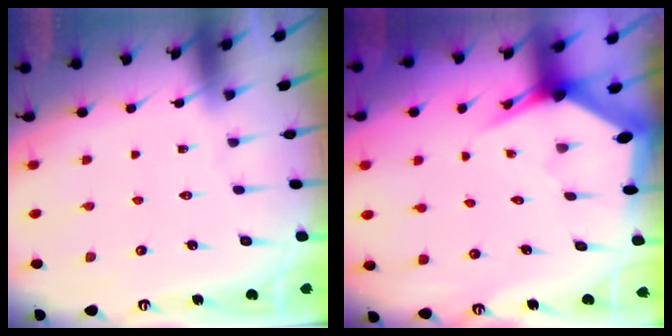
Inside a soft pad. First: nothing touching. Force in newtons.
{"total": 4.1, "press": 4.0, "slide": 0.5}